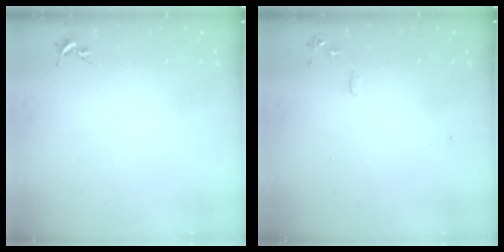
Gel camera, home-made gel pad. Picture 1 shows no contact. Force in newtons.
{"total": 6.0, "press": 6.0, "slide": 0.7}